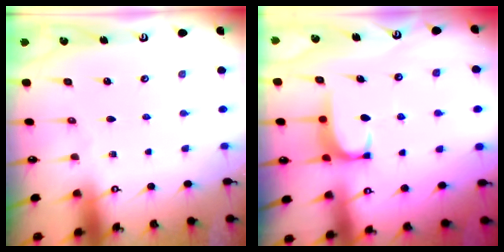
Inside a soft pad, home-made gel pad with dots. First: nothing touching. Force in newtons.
{"total": 1.7, "press": 1.6, "slide": 0.5}